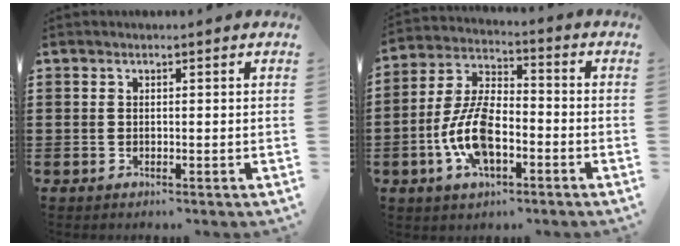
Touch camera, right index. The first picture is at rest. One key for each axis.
{"total": 9.8, "fx": -3.2, "fy": 4.7, "fz": 8.0, "tx": -0.188, "ty": -0.003, "tz": -0.066}